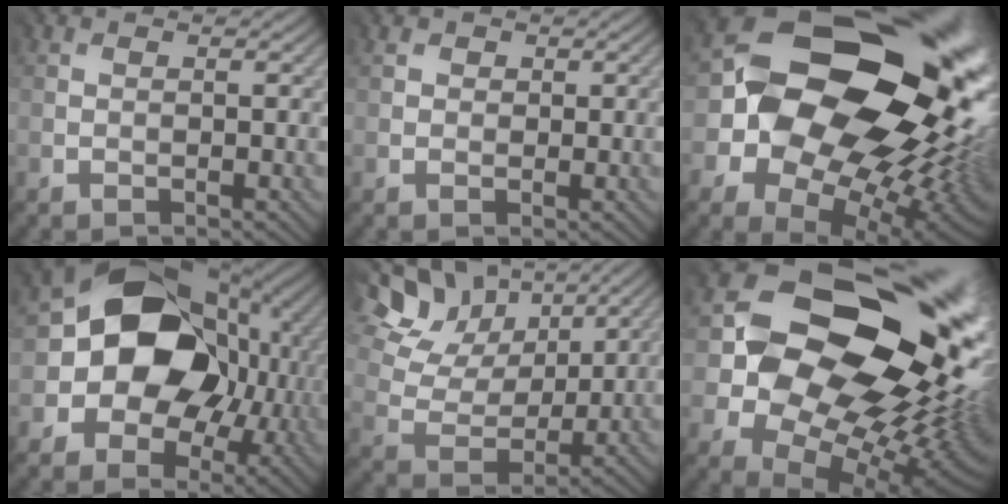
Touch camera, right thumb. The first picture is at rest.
{"total": 1.4, "force": [1.0, 1.0, 0.1], "torque": [-0.005, 0.003, 0.013]}
{"total": 20.6, "force": [2.0, 15.8, 13.0], "torque": [-0.229, -0.043, 0.049]}
{"total": 16.7, "force": [-0.1, 13.9, 9.3], "torque": [-0.146, -0.024, -0.011]}
{"total": 14.3, "force": [8.8, 8.4, 7.5], "torque": [-0.192, 0.037, 0.143]}
{"total": 18.6, "force": [3.4, 13.8, 11.9], "torque": [-0.205, -0.026, 0.086]}